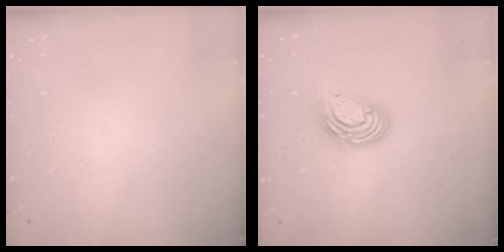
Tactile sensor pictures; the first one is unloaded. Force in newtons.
{"total": 10.3, "press": 10.3, "slide": 1.0}